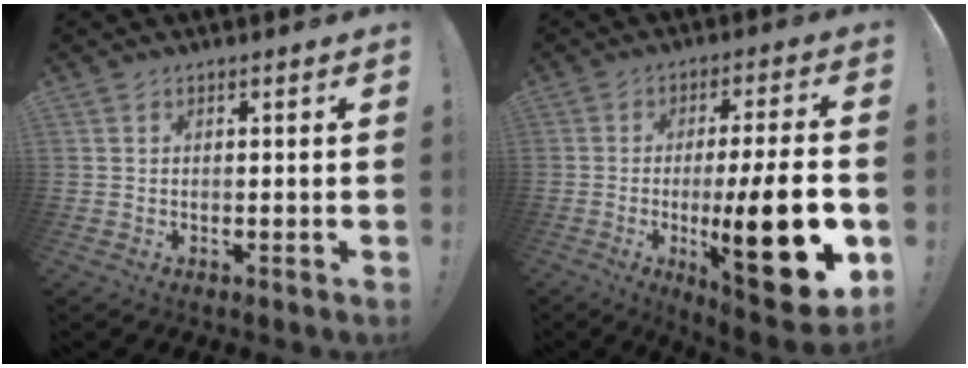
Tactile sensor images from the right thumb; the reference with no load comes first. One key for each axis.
{"total": 21.8, "fx": -4.9, "fy": 4.4, "fz": 20.8, "tx": -0.314, "ty": 0.003, "tz": -0.070}